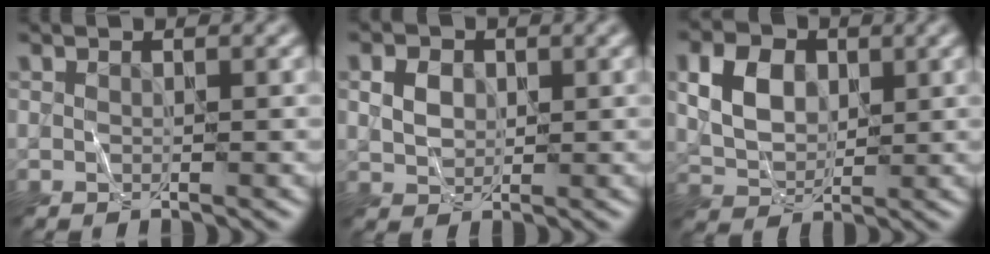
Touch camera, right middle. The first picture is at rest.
{"total": 2.3, "force": [0.5, 1.8, 1.4], "torque": [-0.029, 0.000, 0.009]}
{"total": 4.9, "force": [1.3, 3.5, 3.1], "torque": [-0.069, 0.005, 0.025]}